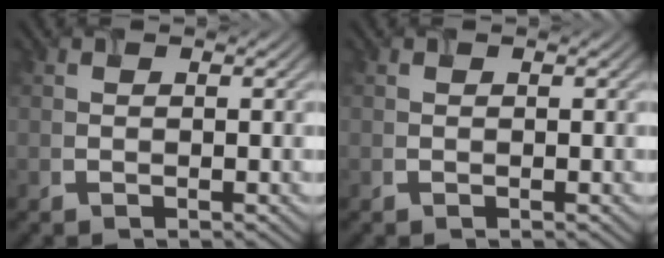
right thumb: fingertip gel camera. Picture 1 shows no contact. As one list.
[{"total": 0.0}]